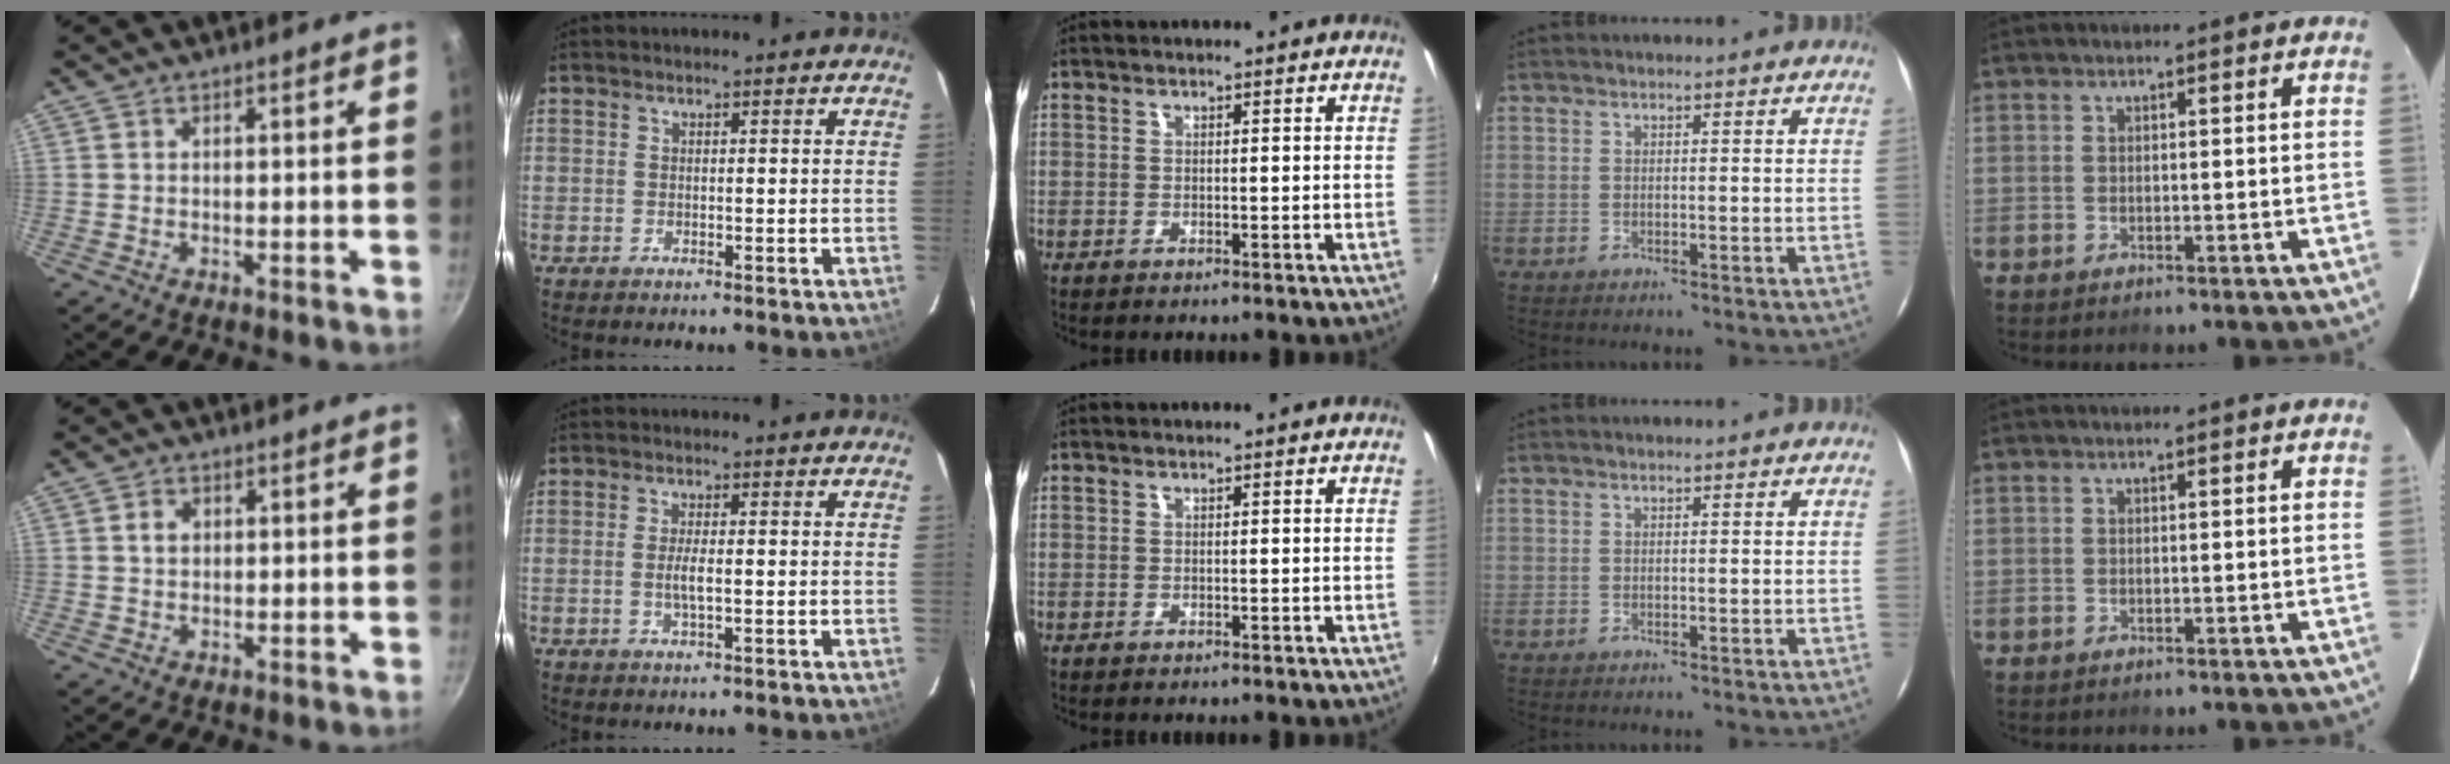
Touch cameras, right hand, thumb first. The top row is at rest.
{"thumb": {"total": 2.5, "force": [0.5, 2.0, 1.4], "torque": [-0.016, 0.005, 0.007]}, "index": {"total": 2.8, "force": [-0.4, 0.4, 2.7], "torque": [-0.052, -0.003, -0.008]}}